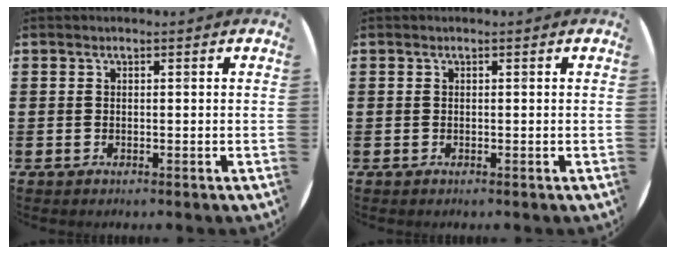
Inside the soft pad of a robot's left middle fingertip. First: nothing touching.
{"total": 0.0}